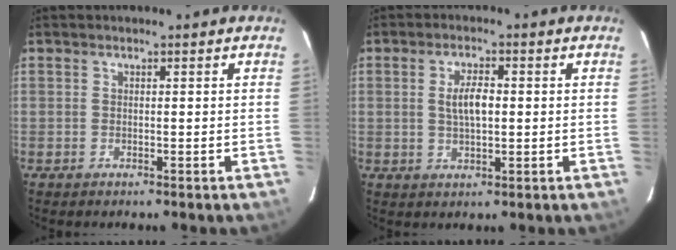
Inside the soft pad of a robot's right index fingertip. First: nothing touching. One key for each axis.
{"total": 4.7, "fx": 0.4, "fy": 1.8, "fz": 4.3, "tx": -0.081, "ty": 0.003, "tz": 0.011}